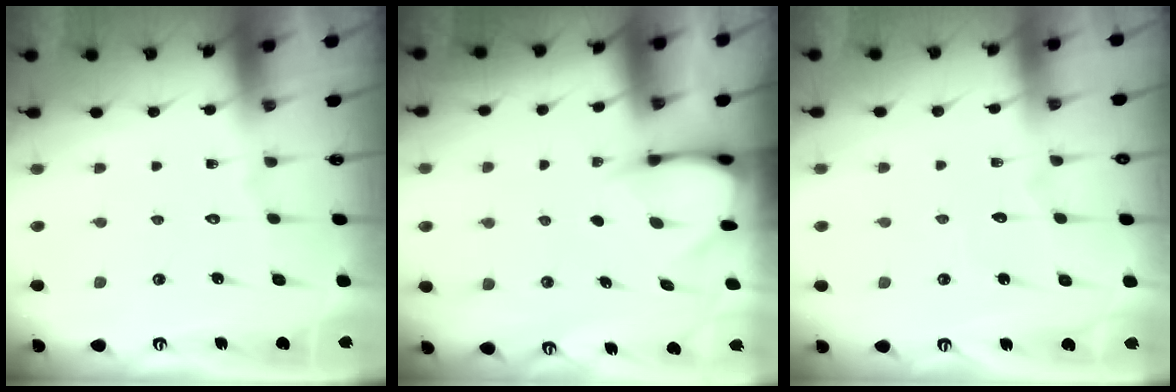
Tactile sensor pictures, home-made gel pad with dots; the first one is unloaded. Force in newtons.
{"total": 3.6, "press": 3.6, "slide": 0.3}
{"total": 4.1, "press": 4.0, "slide": 0.4}